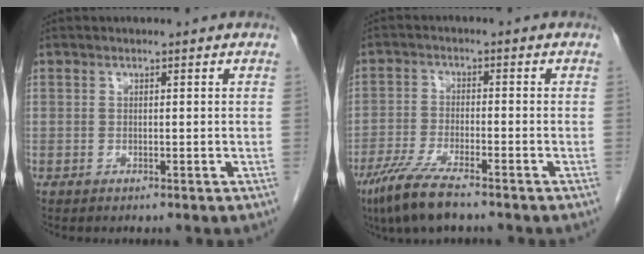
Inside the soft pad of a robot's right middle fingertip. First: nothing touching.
{"total": 7.9, "force": [-5.8, 0.9, 5.4], "torque": [-0.107, -0.020, -0.102]}